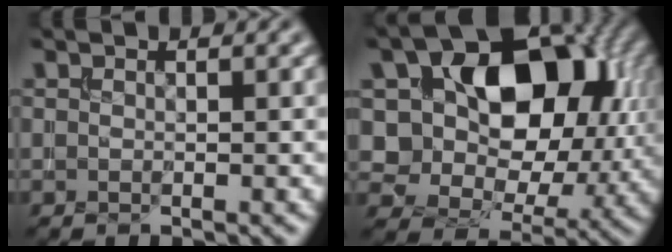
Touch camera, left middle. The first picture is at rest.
{"total": 13.2, "force": [3.0, 8.8, 9.4], "torque": [-0.138, 0.004, 0.047]}